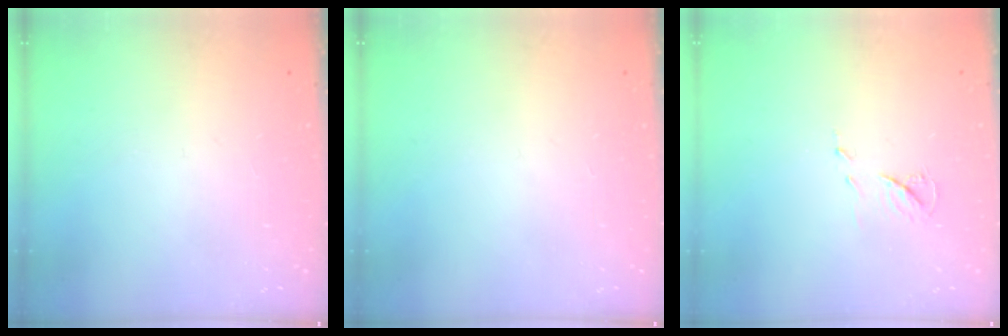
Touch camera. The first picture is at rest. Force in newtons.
{"total": 0.0}
{"total": 5.8, "press": 5.8, "slide": 0.5}